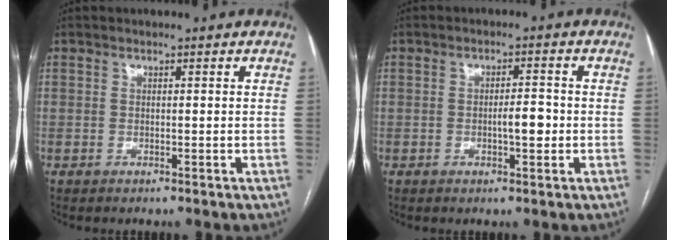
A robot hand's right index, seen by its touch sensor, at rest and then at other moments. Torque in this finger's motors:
{"motor_torque": [0.46, -0.11, 0.23, 0.07]}